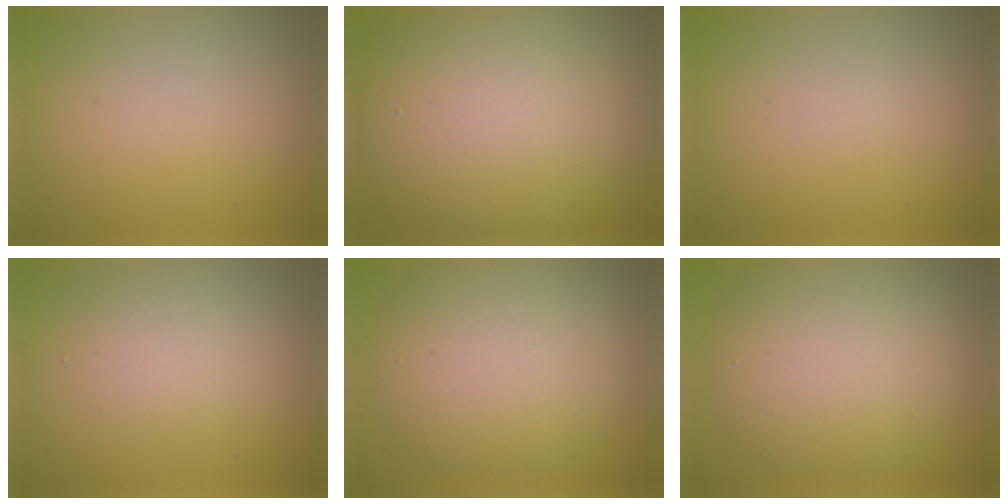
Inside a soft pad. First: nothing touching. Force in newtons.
{"total": 15.1, "press": 15.1, "slide": 1.4}
{"total": 0.0}
{"total": 2.1, "press": 2.1, "slide": 0.0}
{"total": 7.5, "press": 7.5, "slide": 0.3}
{"total": 7.5, "press": 7.4, "slide": 0.9}